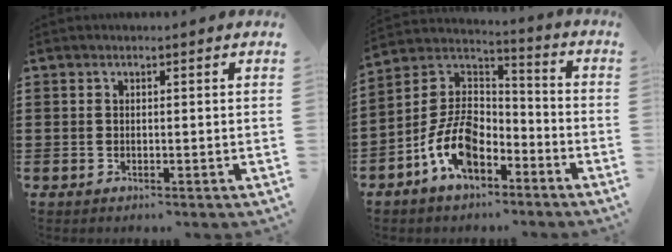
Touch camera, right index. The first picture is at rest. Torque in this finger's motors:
{"motor_torque": [2.14, 0.00, 0.59, 0.06]}